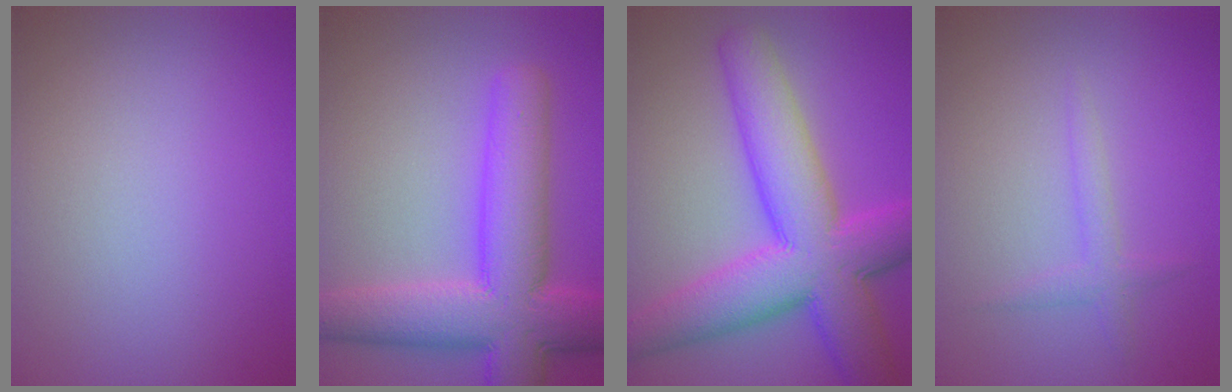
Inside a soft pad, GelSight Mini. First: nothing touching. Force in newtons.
{"total": 10.0, "press": 10.0, "slide": 0.3}
{"total": 11.3, "press": 11.3, "slide": 0.1}
{"total": 1.5, "press": 1.5, "slide": 0.1}